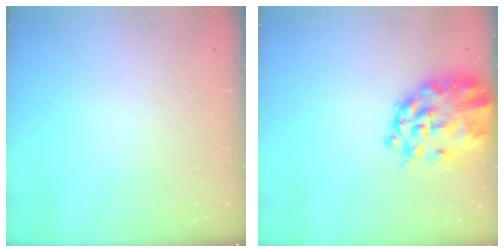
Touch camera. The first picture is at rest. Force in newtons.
{"total": 8.3, "press": 7.8, "slide": 2.7}